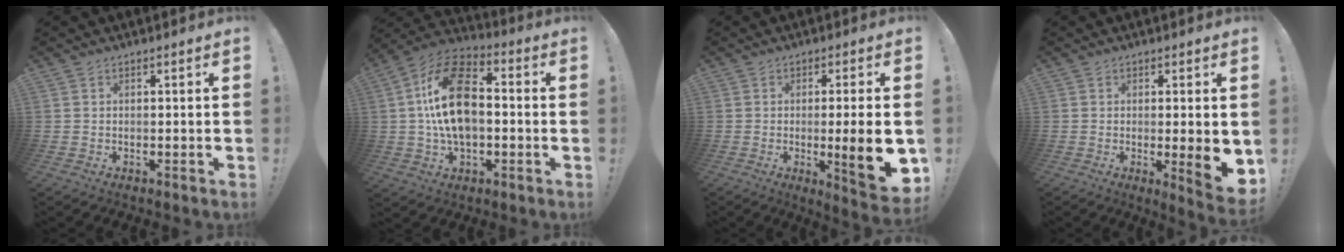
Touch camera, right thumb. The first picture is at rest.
{"total": 20.4, "force": [1.3, 13.9, 14.8], "torque": [-0.253, 0.027, 0.026]}
{"total": 12.2, "force": [-1.9, 1.3, 12.0], "torque": [-0.160, -0.005, -0.025]}
{"total": 7.7, "force": [-0.5, 0.7, 7.6], "torque": [-0.098, -0.011, -0.005]}